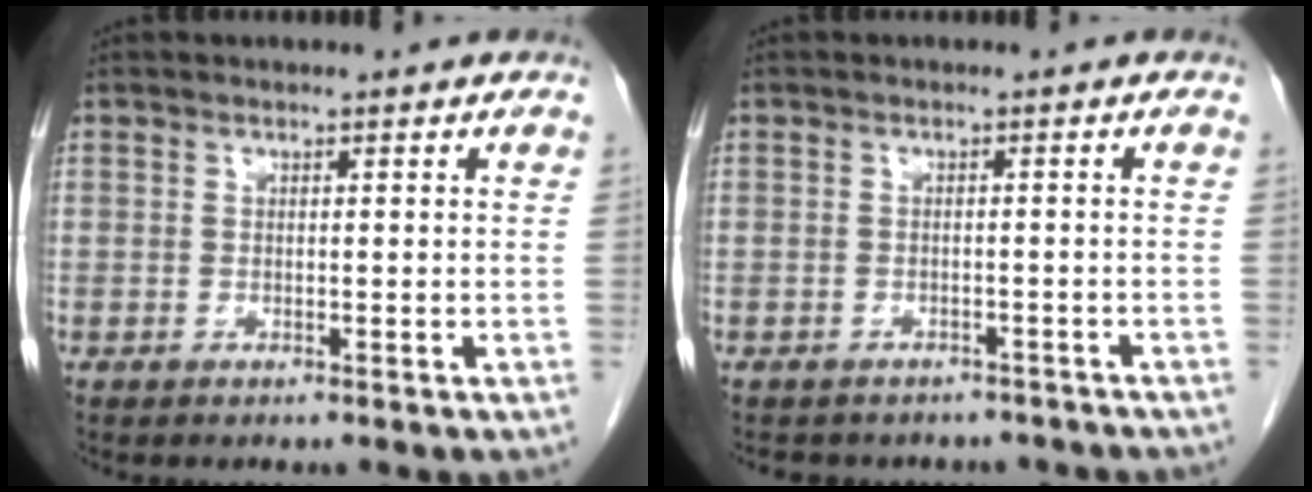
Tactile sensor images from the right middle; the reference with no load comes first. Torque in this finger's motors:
{"motor_torque": [1.10, -1.04, 0.07, 0.04]}